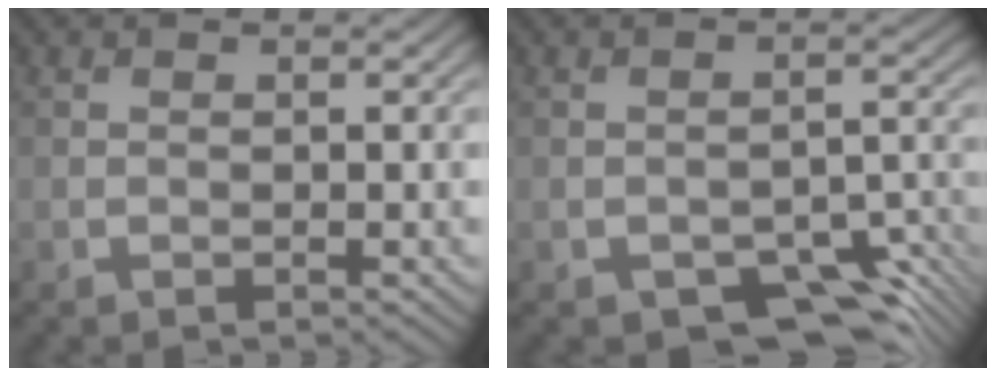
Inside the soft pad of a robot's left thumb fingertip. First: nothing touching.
{"total": 7.0, "force": [-4.8, 3.1, 4.1], "torque": [-0.047, 0.003, -0.071]}